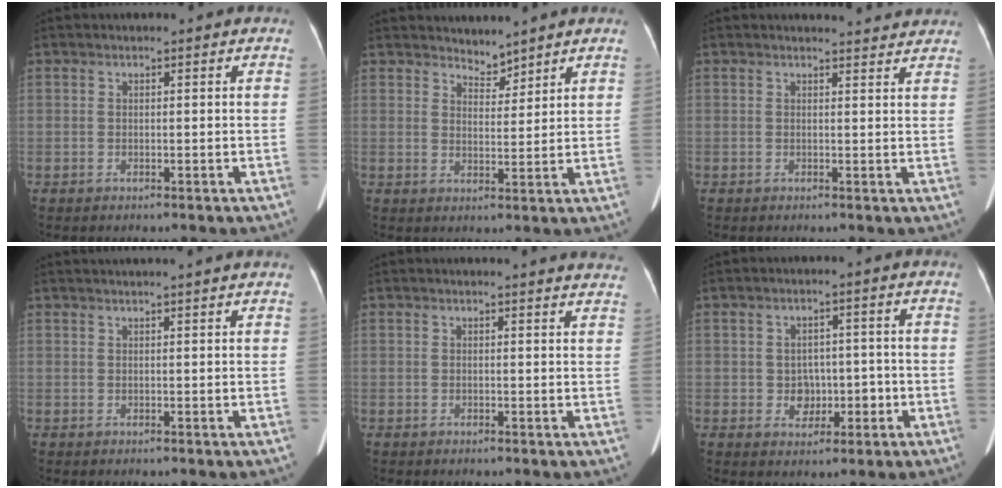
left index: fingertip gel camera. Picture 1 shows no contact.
{"total": 3.0, "force": [3.0, 0.6, 0.0], "torque": [-0.002, 0.003, 0.055]}
{"total": 4.9, "force": [4.8, 0.9, 0.6], "torque": [-0.006, 0.004, 0.044]}
{"total": 6.2, "force": [5.5, -0.8, 2.6], "torque": [-0.031, 0.031, 0.064]}
{"total": 10.1, "force": [9.8, 0.5, 2.5], "torque": [-0.016, -0.020, 0.083]}
{"total": 4.3, "force": [-1.0, 3.5, 2.4], "torque": [-0.033, 0.013, -0.006]}